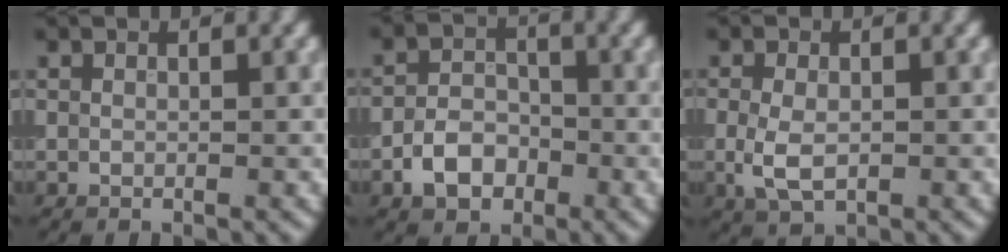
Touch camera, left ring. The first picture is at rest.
{"total": 3.6, "force": [-1.7, 2.5, 2.0], "torque": [-0.030, 0.005, -0.036]}
{"total": 3.2, "force": [-0.4, 1.9, 2.6], "torque": [-0.058, -0.004, -0.007]}